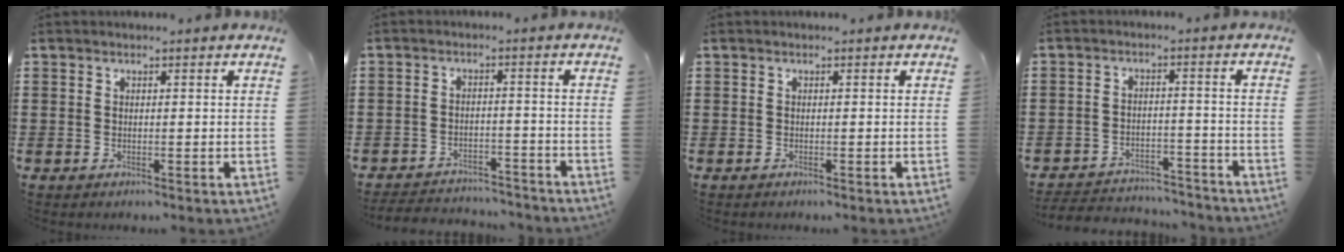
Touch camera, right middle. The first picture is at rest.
{"total": 3.7, "force": [-3.7, 0.5, 0.0], "torque": [-0.007, 0.000, -0.078]}
{"total": 0.0}
{"total": 4.2, "force": [-4.1, 0.6, 0.2], "torque": [-0.016, 0.000, -0.089]}